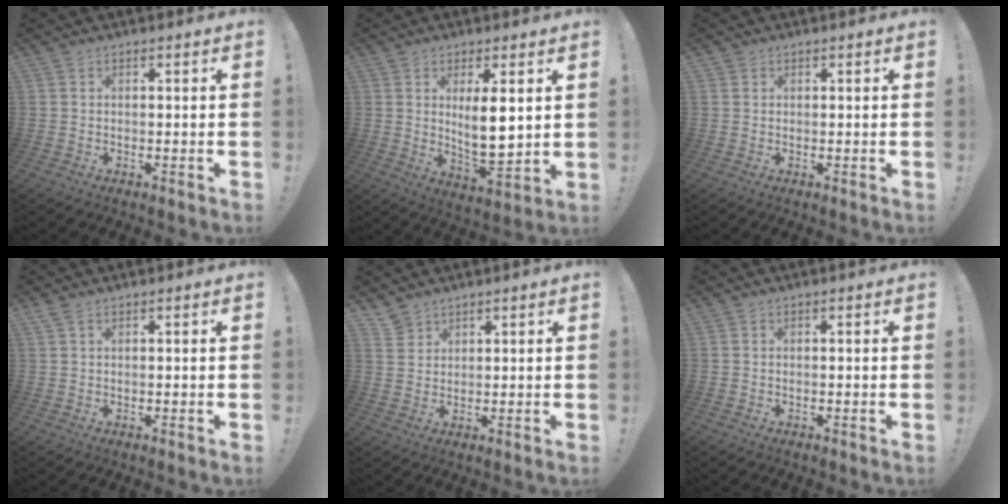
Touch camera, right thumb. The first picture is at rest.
{"total": 10.4, "force": [3.0, 3.4, 9.3], "torque": [-0.148, -0.031, 0.046]}
{"total": 0.7, "force": [0.4, 0.6, -0.1], "torque": [0.001, 0.001, 0.009]}
{"total": 1.3, "force": [0.9, 0.4, 0.9], "torque": [-0.020, 0.001, 0.018]}
{"total": 3.9, "force": [3.3, 1.9, 0.6], "torque": [-0.008, -0.021, 0.063]}
{"total": 0.0}